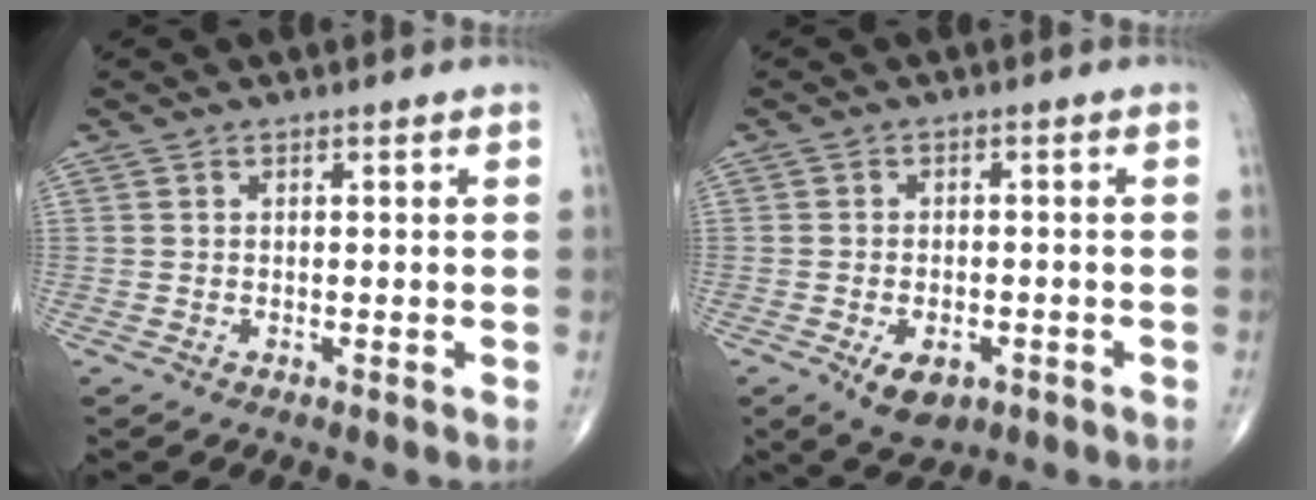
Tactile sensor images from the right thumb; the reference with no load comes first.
{"total": 5.9, "force": [-2.6, 3.4, 4.0], "torque": [-0.057, 0.006, -0.033]}